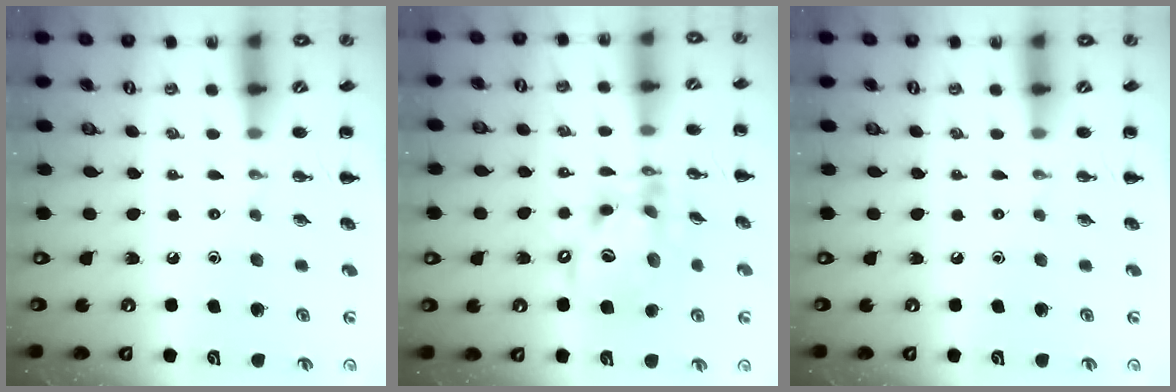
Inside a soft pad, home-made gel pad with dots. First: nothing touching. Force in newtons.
{"total": 13.1, "press": 12.8, "slide": 3.1}
{"total": 0.0}